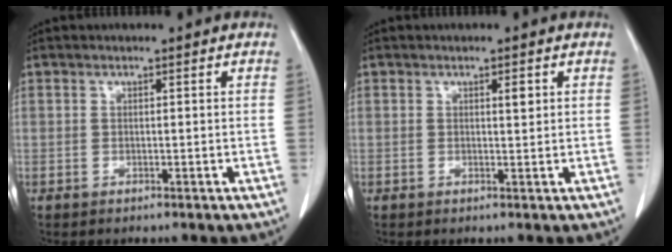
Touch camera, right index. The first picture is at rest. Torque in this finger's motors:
{"motor_torque": [-0.02, 0.05, -0.02, 0.00]}